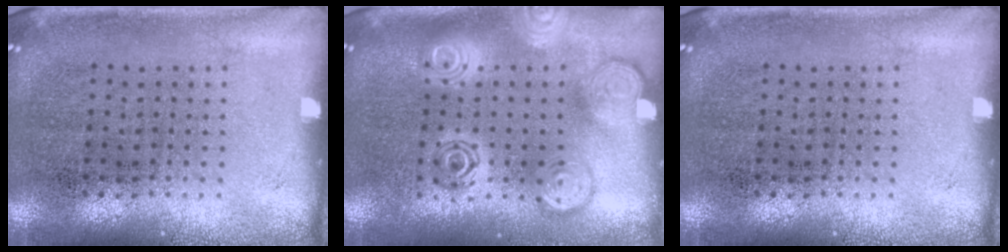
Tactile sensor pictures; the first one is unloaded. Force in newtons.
{"total": 2.8, "press": 2.8, "slide": 0.3}
{"total": 0.0}